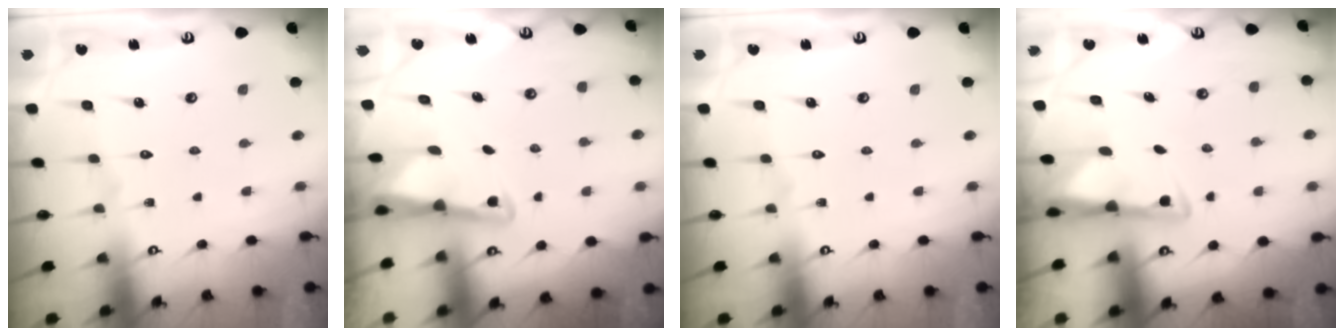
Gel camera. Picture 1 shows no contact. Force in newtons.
{"total": 3.1, "press": 3.0, "slide": 0.4}
{"total": 0.0}
{"total": 2.9, "press": 2.8, "slide": 0.5}